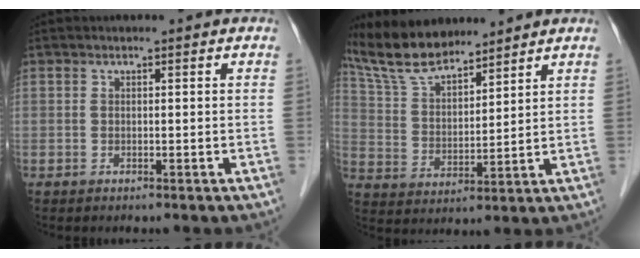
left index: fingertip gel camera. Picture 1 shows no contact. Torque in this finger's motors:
{"motor_torque": [0.16, -0.42, 0.13, 0.05]}